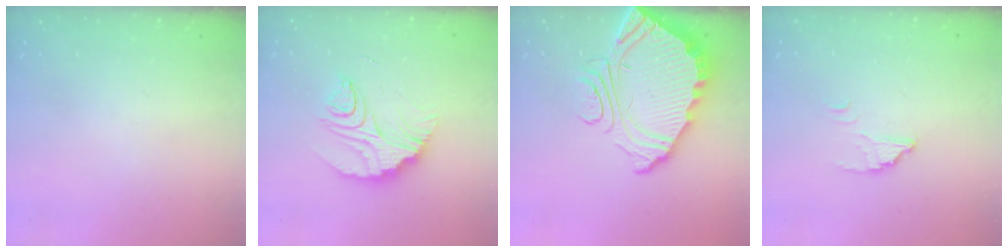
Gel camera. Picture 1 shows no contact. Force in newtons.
{"total": 12.0, "press": 12.0, "slide": 0.6}
{"total": 10.5, "press": 10.5, "slide": 1.0}
{"total": 2.8, "press": 2.8, "slide": 0.1}